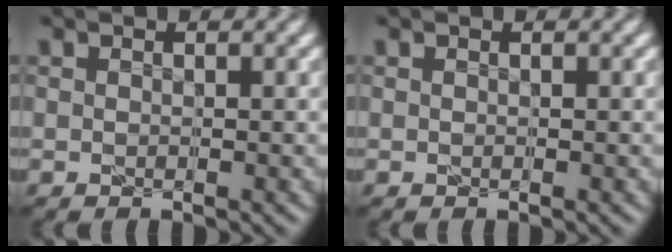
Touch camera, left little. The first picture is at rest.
{"total": 0.0}